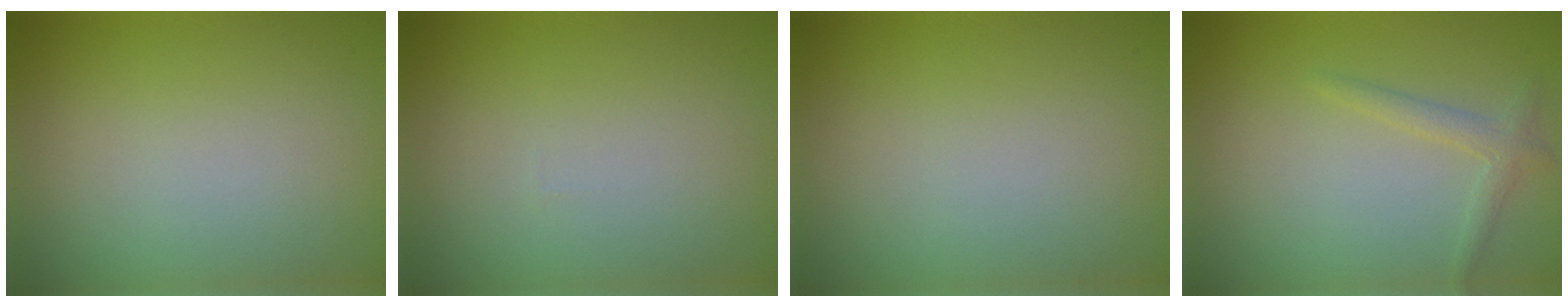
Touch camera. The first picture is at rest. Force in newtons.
{"total": 0.0}
{"total": 0.0}
{"total": 1.5, "press": 1.5, "slide": 0.1}